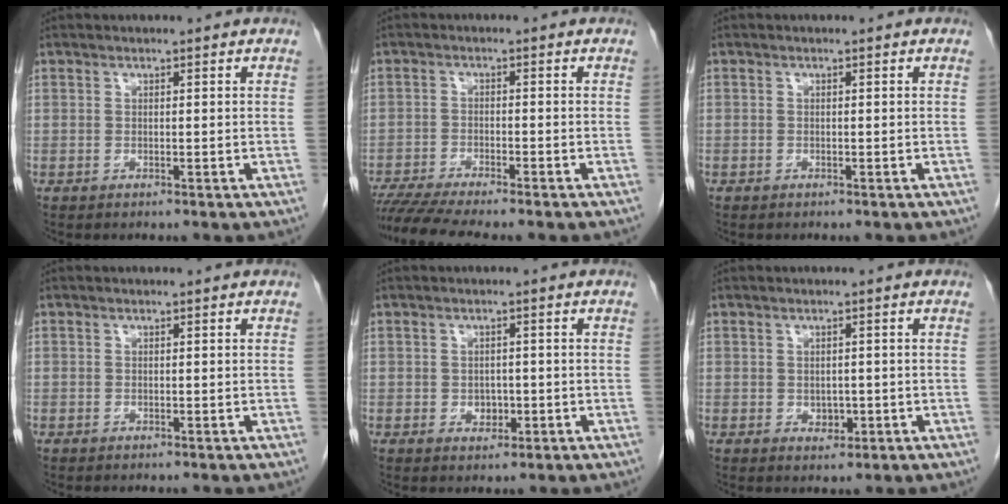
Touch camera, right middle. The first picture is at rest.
{"total": 9.5, "force": [-8.2, 0.5, 4.8], "torque": [-0.073, -0.014, -0.131]}
{"total": 0.5, "force": [-0.3, 0.4, 0.0], "torque": [-0.005, 0.003, -0.007]}
{"total": 0.0}
{"total": 2.2, "force": [-0.6, 1.7, 1.4], "torque": [-0.017, 0.003, -0.003]}
{"total": 1.9, "force": [-0.5, 1.4, 1.2], "torque": [-0.016, 0.001, -0.001]}